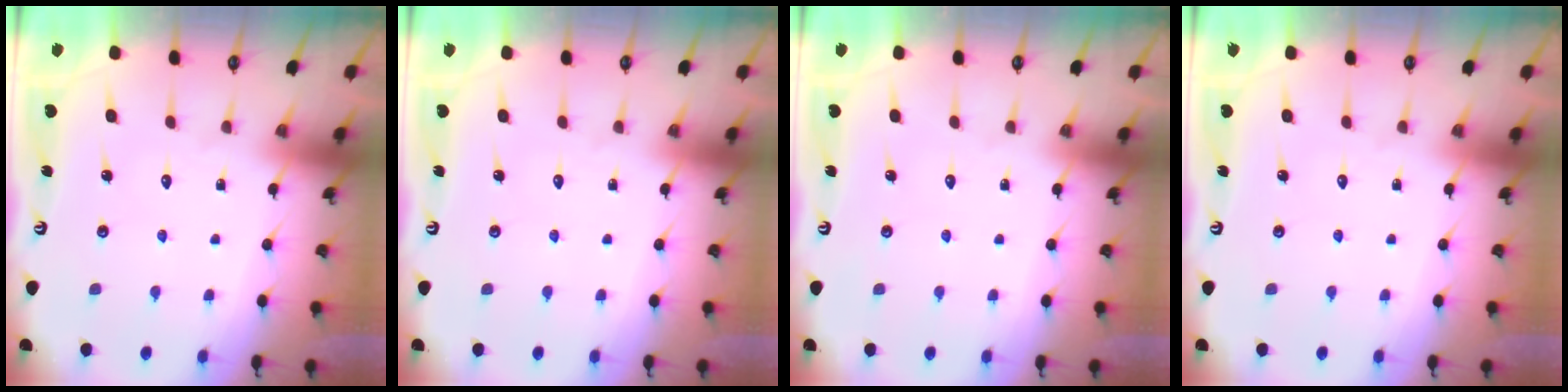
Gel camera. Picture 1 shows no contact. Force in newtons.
{"total": 0.0}
{"total": 0.0}
{"total": 0.0}